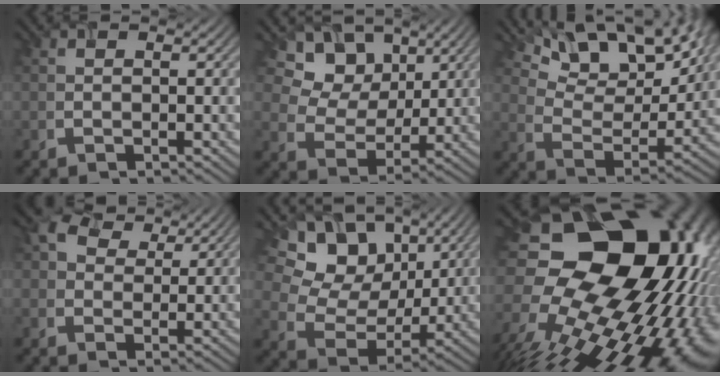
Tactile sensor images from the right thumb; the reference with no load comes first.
{"total": 10.3, "force": [5.7, 7.4, 4.3], "torque": [-0.116, -0.007, 0.127]}
{"total": 14.8, "force": [10.5, 5.9, 8.6], "torque": [-0.150, -0.004, 0.153]}
{"total": 4.4, "force": [2.8, 3.0, 1.5], "torque": [-0.030, 0.005, 0.055]}
{"total": 13.7, "force": [6.9, 9.8, 6.6], "torque": [-0.149, 0.028, 0.134]}
{"total": 21.0, "force": [-1.5, 14.3, 15.3], "torque": [-0.249, -0.022, -0.026]}